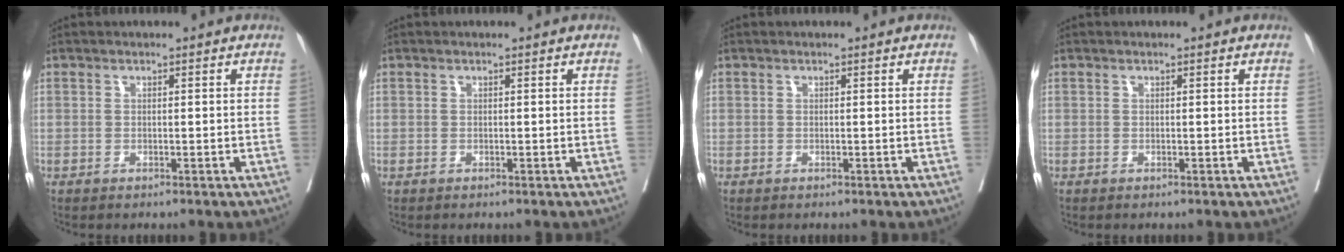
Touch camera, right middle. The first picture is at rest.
{"total": 0.0}
{"total": 0.0}
{"total": 0.0}